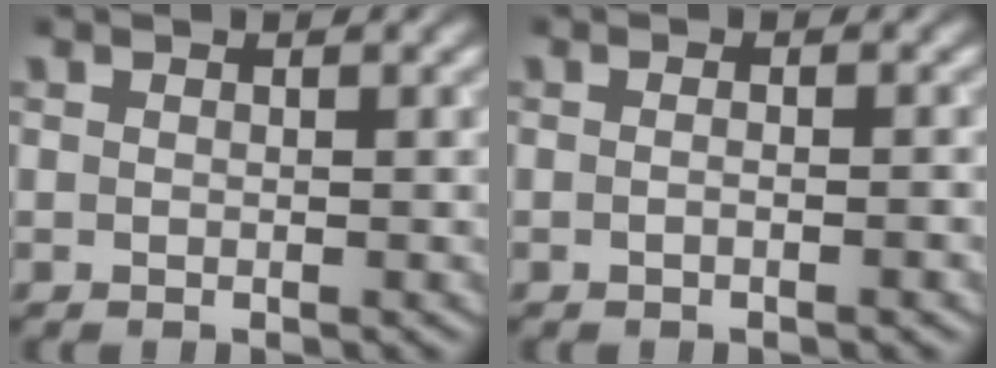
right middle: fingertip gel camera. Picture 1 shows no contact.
{"total": 1.5, "force": [-0.2, 0.7, 1.3], "torque": [0.003, -0.004, -0.014]}